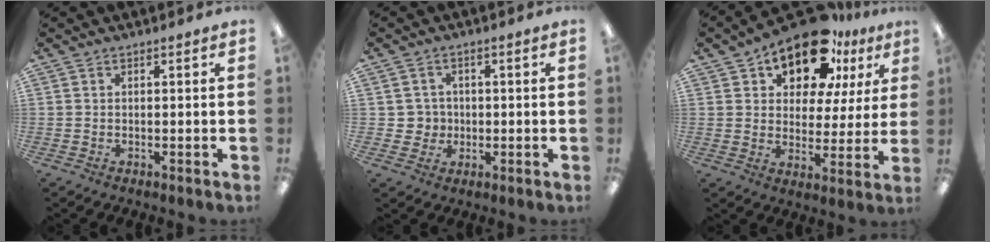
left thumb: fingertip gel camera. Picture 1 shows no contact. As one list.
[{"total": 4.1, "force": [0.2, 4.1, 0.3], "torque": [-0.009, 0.007, 0.002]}, {"total": 16.4, "force": [11.7, 7.8, 8.4], "torque": [-0.145, -0.066, 0.206]}]